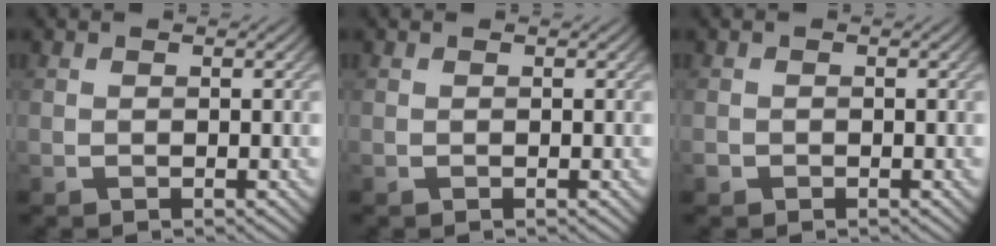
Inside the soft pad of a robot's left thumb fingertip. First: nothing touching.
{"total": 0.0}
{"total": 0.7, "force": [-0.4, 0.5, 0.1], "torque": [-0.003, -0.004, -0.010]}